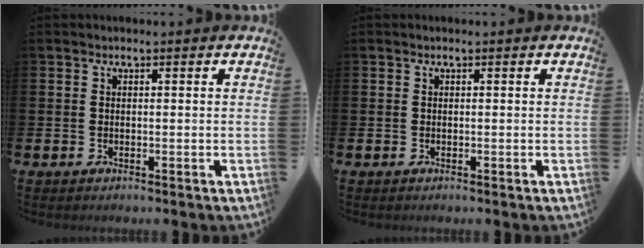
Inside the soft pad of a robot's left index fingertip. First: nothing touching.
{"total": 0.0}